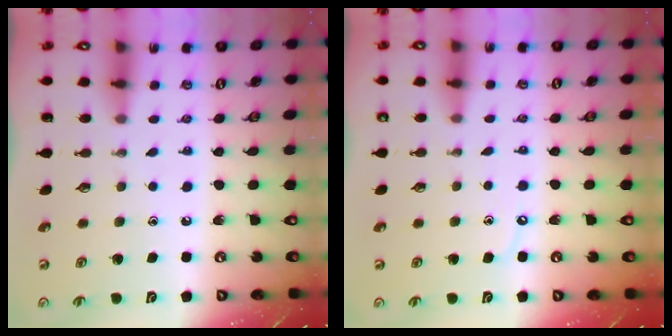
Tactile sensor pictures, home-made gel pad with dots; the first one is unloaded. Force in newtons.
{"total": 3.4, "press": 3.4, "slide": 0.4}